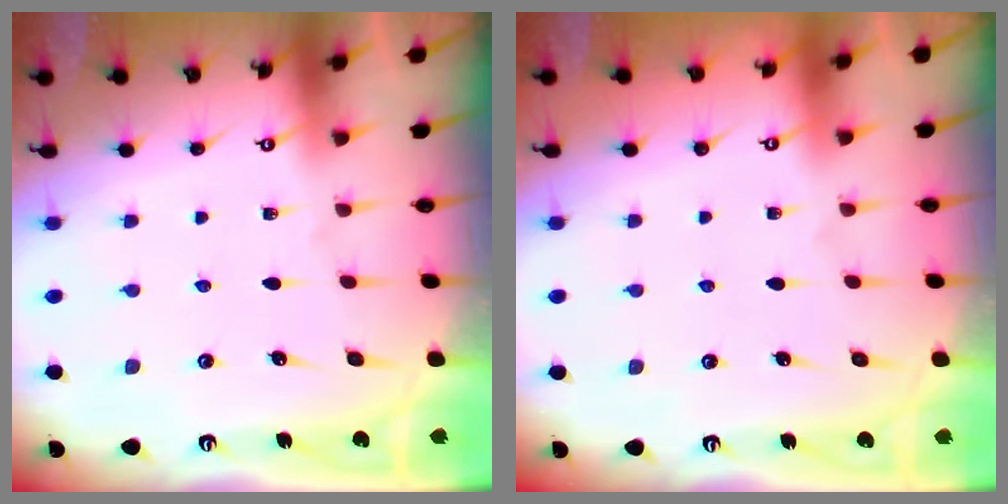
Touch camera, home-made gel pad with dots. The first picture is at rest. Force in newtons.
{"total": 1.6, "press": 1.6, "slide": 0.2}